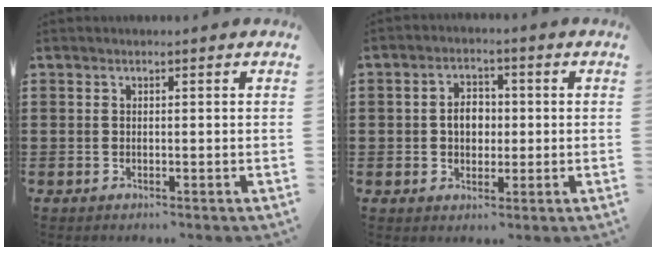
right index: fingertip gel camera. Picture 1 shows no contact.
{"total": 4.0, "force": [-0.2, 2.8, 2.9], "torque": [-0.055, 0.005, -0.009]}